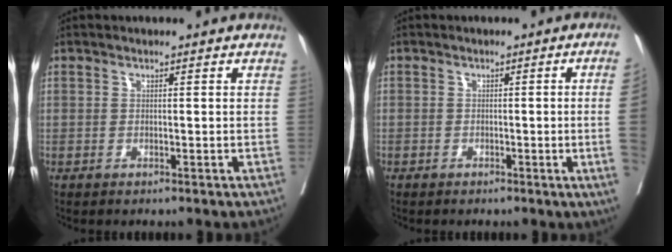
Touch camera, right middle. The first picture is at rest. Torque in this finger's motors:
{"motor_torque": [0.45, -0.39, -0.86, -0.21]}